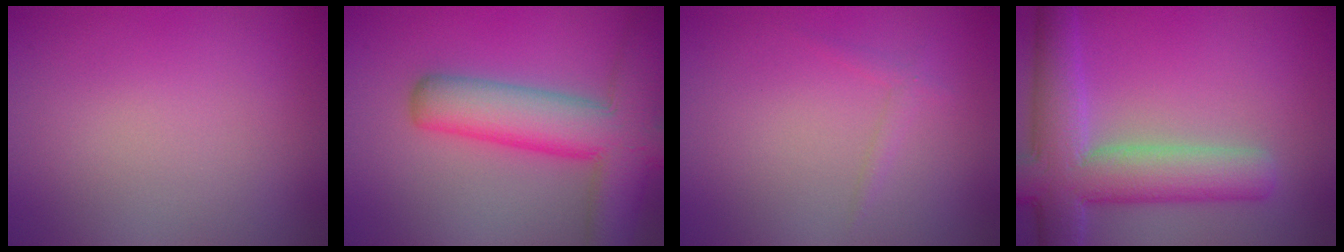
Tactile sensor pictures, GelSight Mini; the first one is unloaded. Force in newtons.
{"total": 9.4, "press": 9.4, "slide": 0.5}
{"total": 0.9, "press": 0.9, "slide": 0.1}
{"total": 8.4, "press": 8.4, "slide": 0.5}